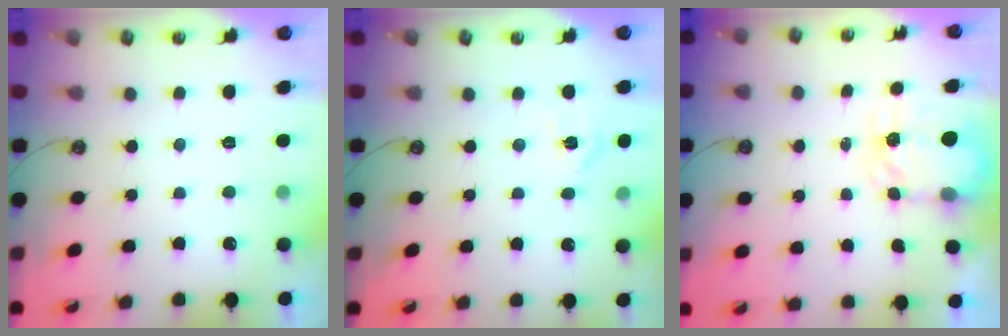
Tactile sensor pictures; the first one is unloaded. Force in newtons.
{"total": 4.5, "press": 4.5, "slide": 0.5}
{"total": 3.6, "press": 3.5, "slide": 0.5}